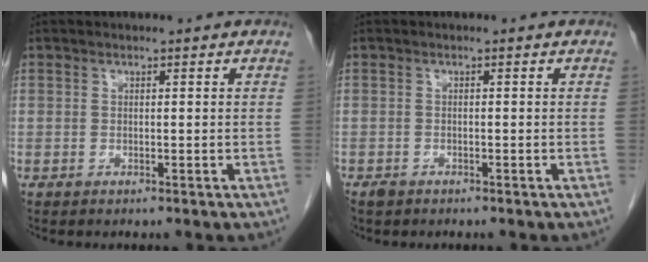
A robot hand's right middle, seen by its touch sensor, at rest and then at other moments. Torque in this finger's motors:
{"motor_torque": [0.06, -0.02, 0.01, 0.01]}